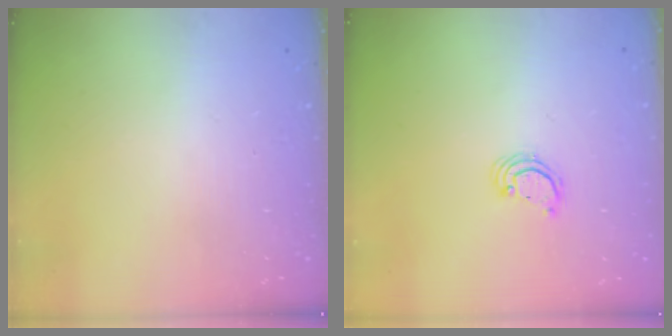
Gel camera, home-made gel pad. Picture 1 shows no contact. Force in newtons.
{"total": 2.2, "press": 2.2, "slide": 0.2}